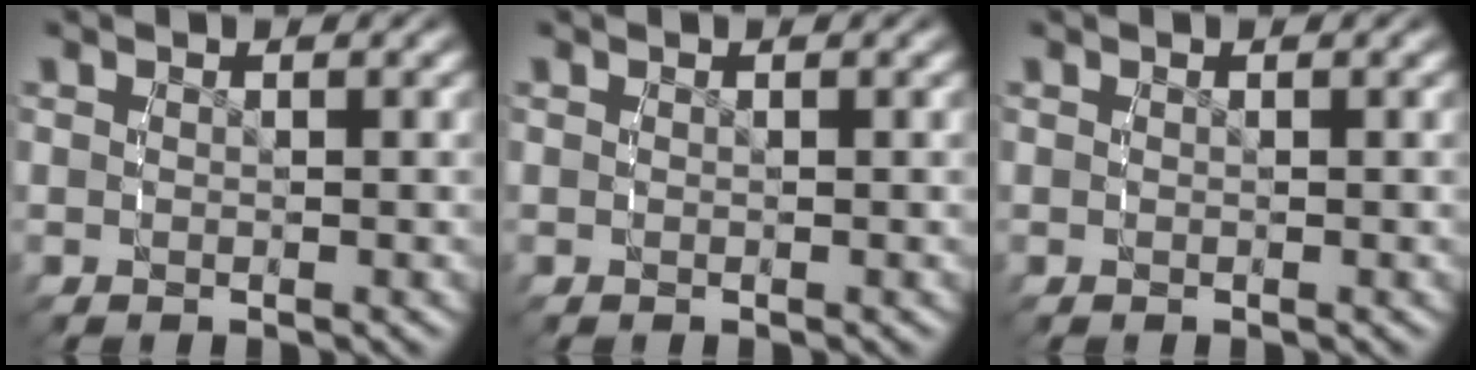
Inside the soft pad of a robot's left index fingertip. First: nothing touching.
{"total": 0.0}
{"total": 0.0}